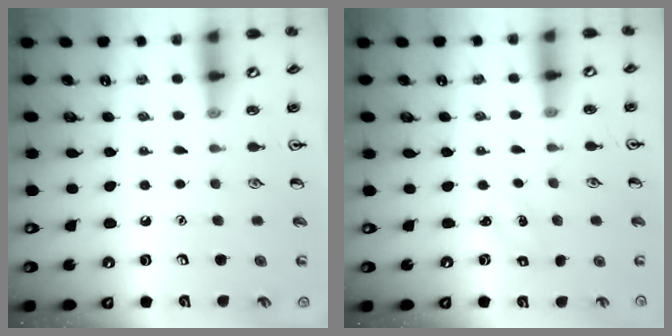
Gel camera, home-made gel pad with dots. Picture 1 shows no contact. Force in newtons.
{"total": 1.3, "press": 1.2, "slide": 0.5}